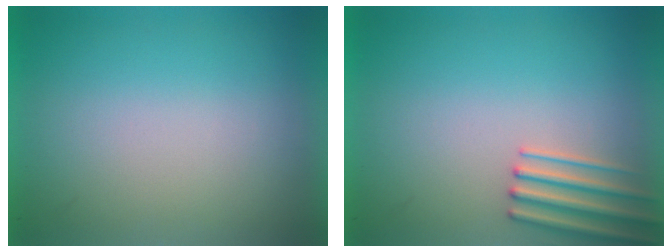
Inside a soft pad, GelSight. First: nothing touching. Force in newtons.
{"total": 2.0}